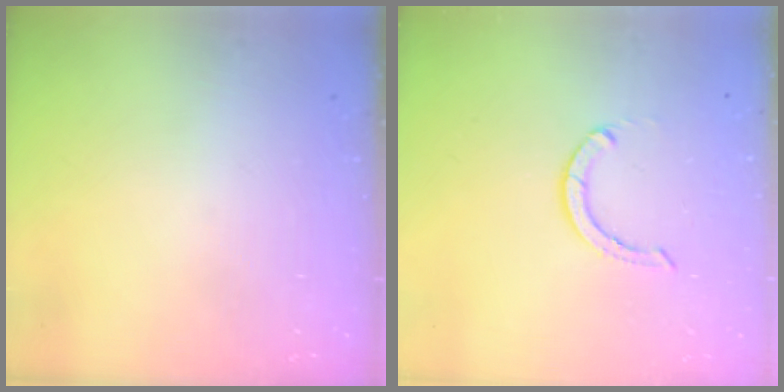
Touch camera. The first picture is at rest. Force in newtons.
{"total": 2.9, "press": 2.9, "slide": 0.1}